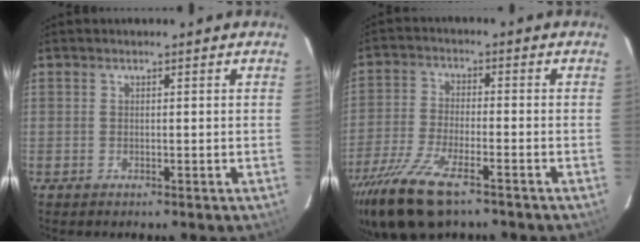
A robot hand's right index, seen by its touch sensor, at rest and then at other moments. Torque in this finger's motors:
{"motor_torque": [1.54, -0.60, 0.65, 0.19]}